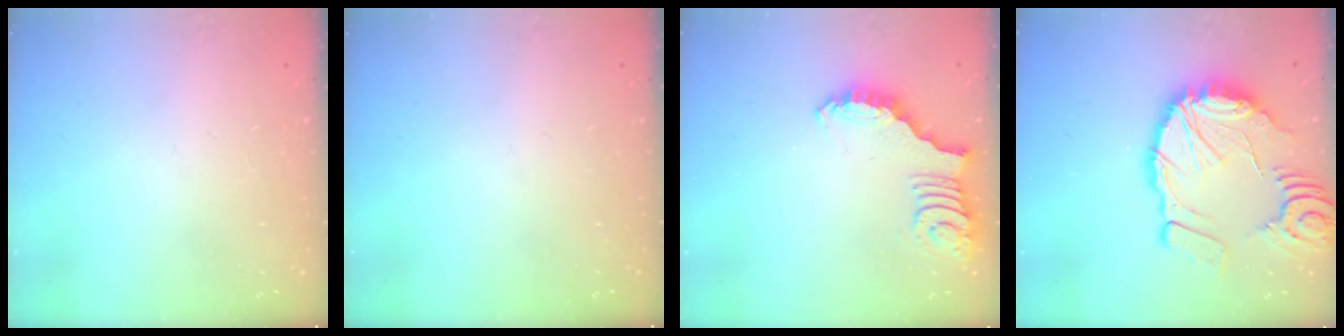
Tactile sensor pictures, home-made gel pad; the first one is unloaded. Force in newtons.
{"total": 0.0}
{"total": 2.5, "press": 2.5, "slide": 0.5}
{"total": 18.0, "press": 17.9, "slide": 2.3}